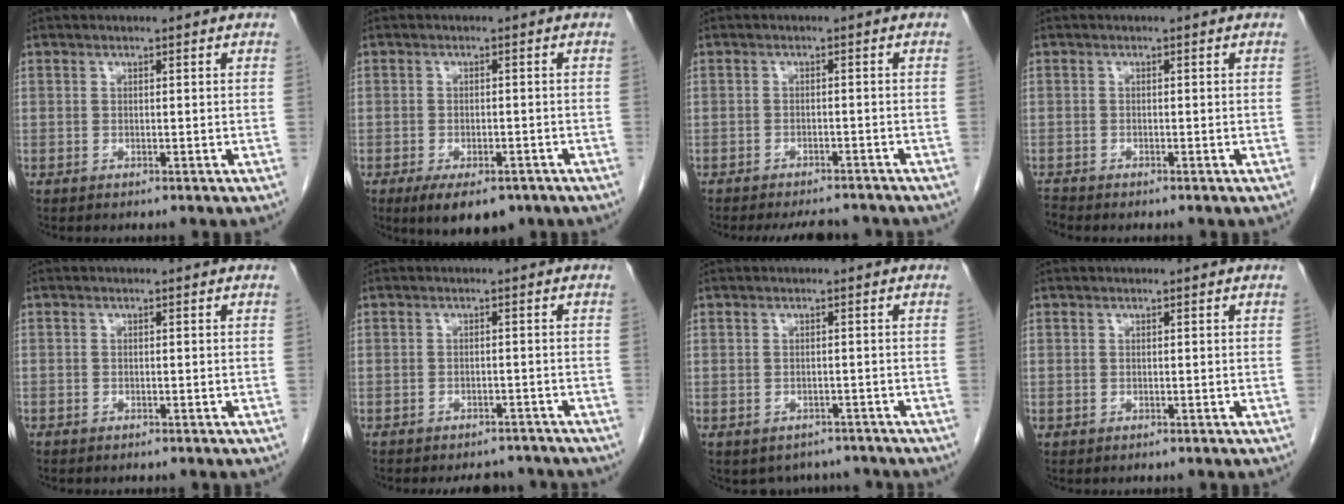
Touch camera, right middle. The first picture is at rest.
{"total": 7.8, "force": [-5.3, 3.4, 4.6], "torque": [-0.064, -0.005, -0.078]}
{"total": 7.1, "force": [-6.5, 1.9, 1.9], "torque": [-0.022, -0.002, -0.082]}
{"total": 1.1, "force": [-1.1, 0.0, -0.1], "torque": [-0.002, -0.004, -0.021]}
{"total": 0.6, "force": [-0.5, 0.4, 0.1], "torque": [-0.005, 0.003, -0.010]}
{"total": 6.5, "force": [-6.0, 2.3, 1.2], "torque": [-0.008, 0.001, -0.069]}
{"total": 4.8, "force": [-4.0, 2.7, 0.3], "torque": [0.009, 0.011, -0.049]}
{"total": 0.0}